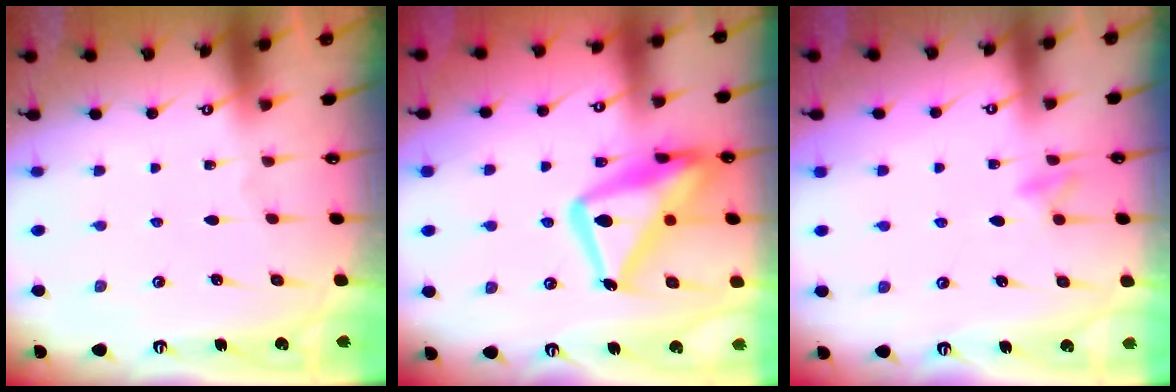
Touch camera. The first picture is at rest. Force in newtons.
{"total": 20.5, "press": 20.5, "slide": 1.8}
{"total": 7.0, "press": 7.0, "slide": 1.0}